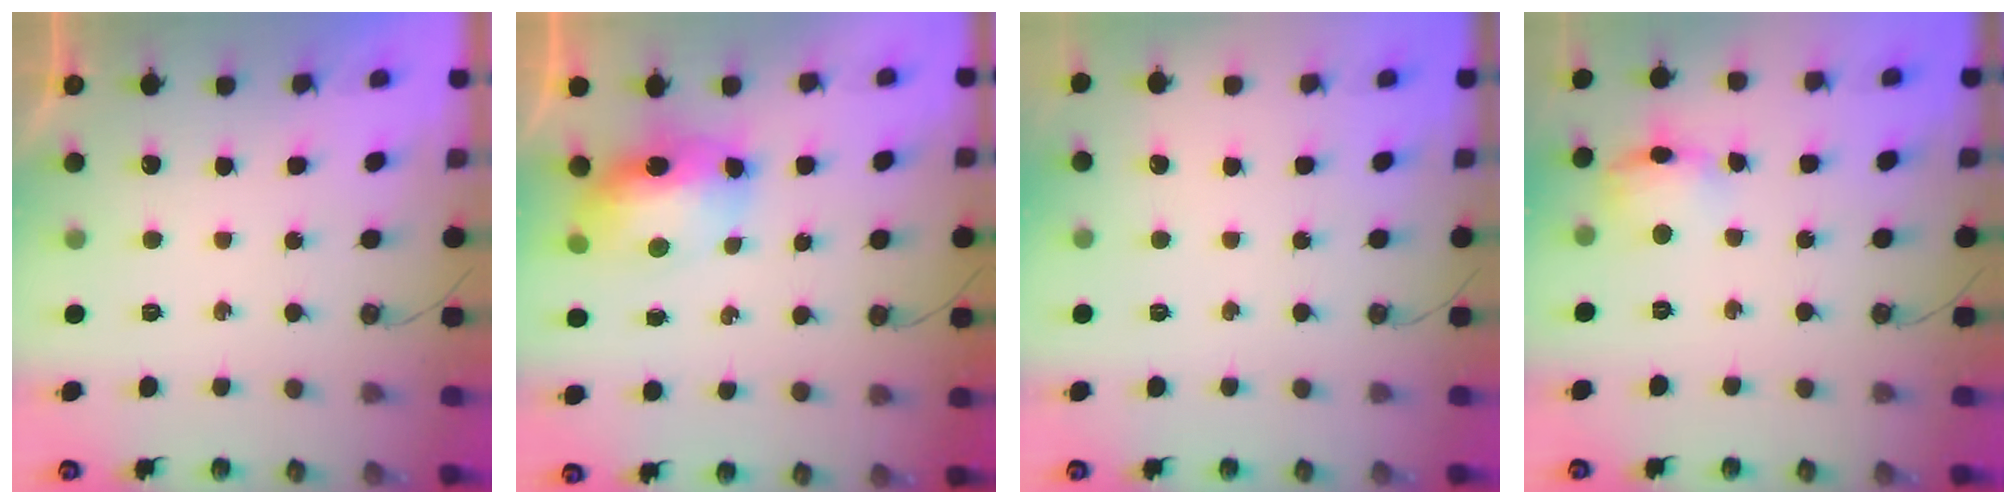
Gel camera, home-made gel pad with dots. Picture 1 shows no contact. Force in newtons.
{"total": 10.8, "press": 10.7, "slide": 1.1}
{"total": 0.0}
{"total": 9.9, "press": 9.8, "slide": 1.2}